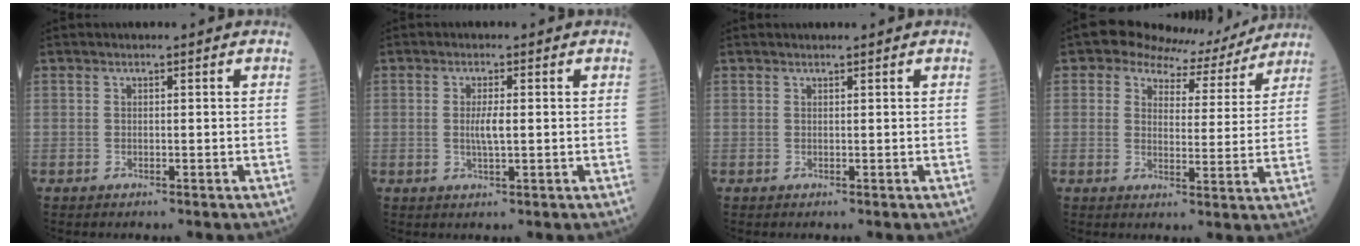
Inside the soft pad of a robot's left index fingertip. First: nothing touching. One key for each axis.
{"total": 2.4, "fx": -0.7, "fy": 0.3, "fz": 2.3, "tx": -0.043, "ty": -0.006, "tz": -0.015}
{"total": 0.5, "fx": 0.5, "fy": 0.0, "fz": 0.2, "tx": 0.003, "ty": 0.010, "tz": 0.004}
{"total": 7.1, "fx": 6.2, "fy": 3.4, "fz": 0.7, "tx": -0.008, "ty": 0.001, "tz": 0.070}